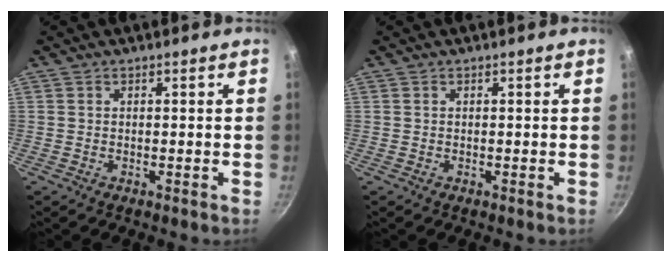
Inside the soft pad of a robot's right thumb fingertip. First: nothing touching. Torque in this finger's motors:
{"motor_torque": [-0.01, 0.00, 0.01, -0.01, 0.00]}